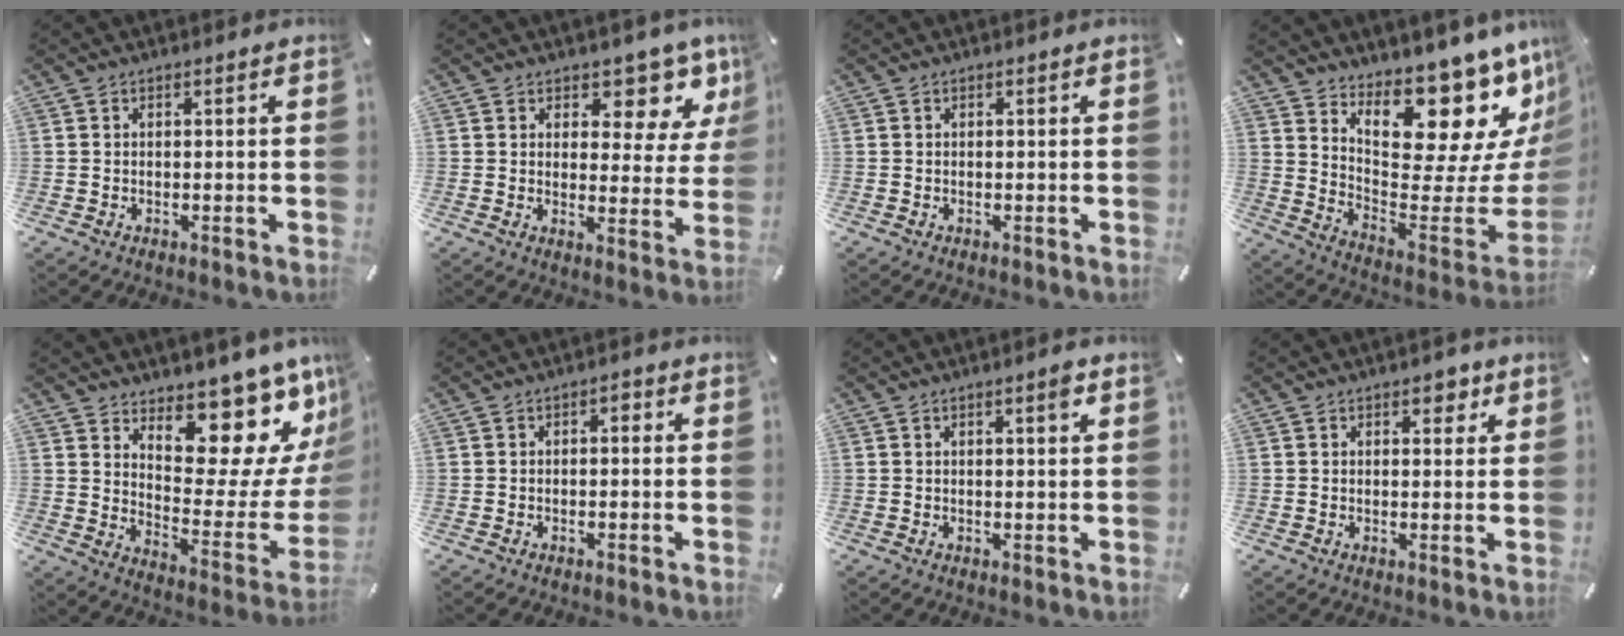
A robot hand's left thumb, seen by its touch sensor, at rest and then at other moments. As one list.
[{"total": 9.8, "force": [7.1, 4.8, 4.8], "torque": [-0.050, -0.063, 0.119]}, {"total": 0.0}, {"total": 19.8, "force": [15.0, 7.8, 10.2], "torque": [-0.103, -0.131, 0.244]}, {"total": 15.7, "force": [13.0, 6.2, 6.3], "torque": [-0.065, -0.124, 0.215]}, {"total": 1.1, "force": [-0.5, 0.8, 0.6], "torque": [-0.013, 0.007, -0.013]}, {"total": 2.4, "force": [1.1, 0.5, 2.1], "torque": [-0.035, 0.000, 0.016]}, {"total": 3.2, "force": [1.8, 2.1, 1.7], "torque": [-0.006, -0.006, 0.023]}]